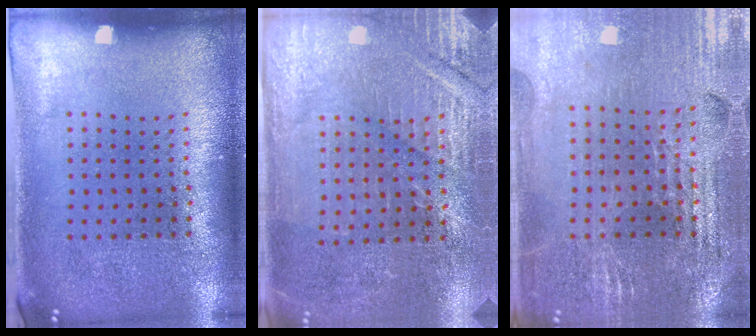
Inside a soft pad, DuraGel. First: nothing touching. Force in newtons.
{"total": 2.9, "press": 2.9, "slide": 0.3}
{"total": 2.9, "press": 2.8, "slide": 0.5}